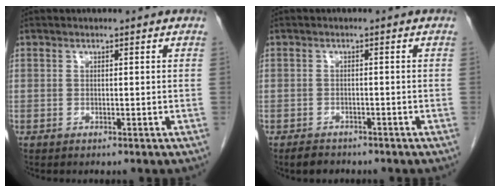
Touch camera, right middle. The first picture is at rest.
{"total": 2.4, "force": [-2.0, 1.3, 0.6], "torque": [-0.018, -0.001, -0.028]}